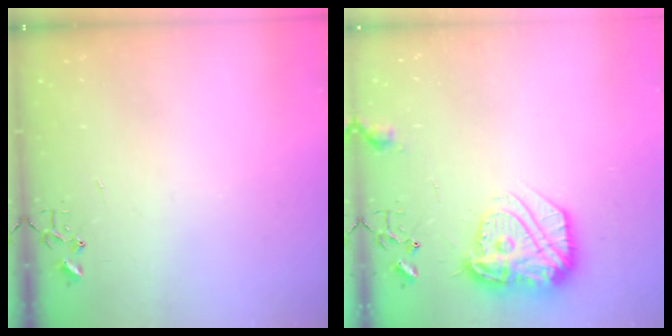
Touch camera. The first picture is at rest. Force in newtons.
{"total": 18.5, "press": 18.5, "slide": 1.4}